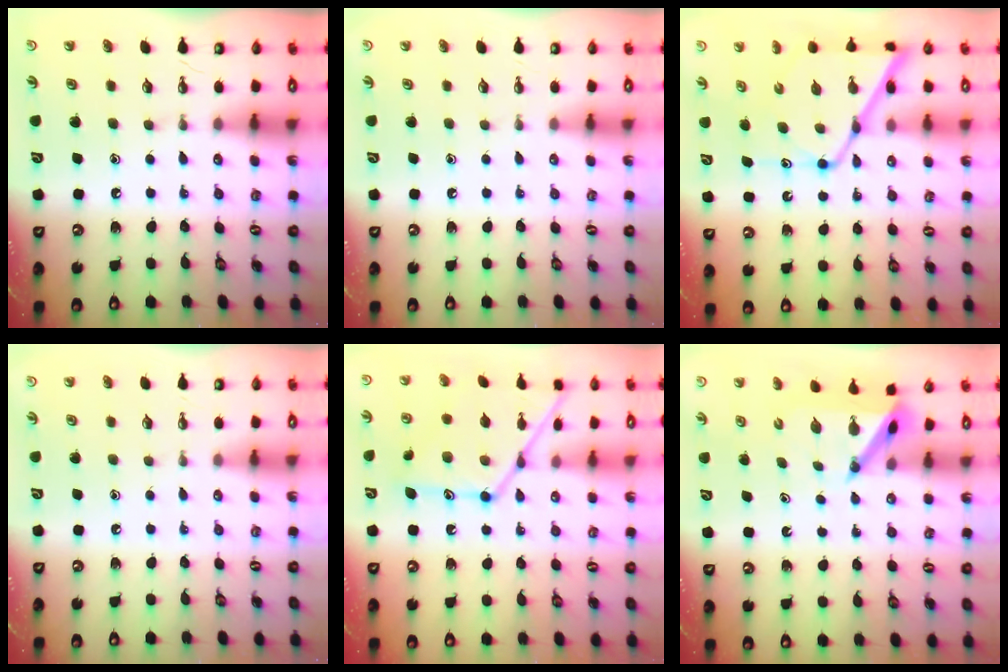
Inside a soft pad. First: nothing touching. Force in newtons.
{"total": 0.0}
{"total": 14.0, "press": 13.9, "slide": 1.2}
{"total": 0.0}
{"total": 15.0, "press": 15.0, "slide": 0.9}
{"total": 5.1, "press": 5.0, "slide": 0.3}